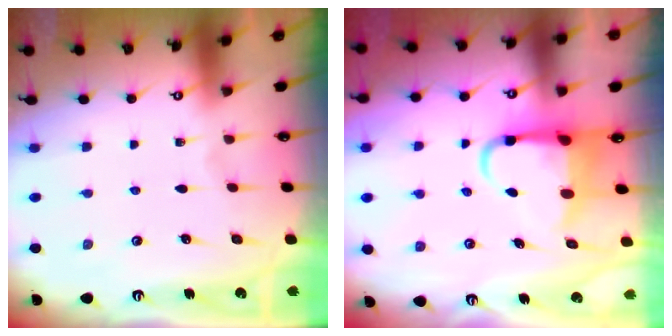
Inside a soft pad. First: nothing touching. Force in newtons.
{"total": 7.4, "press": 7.0, "slide": 2.5}